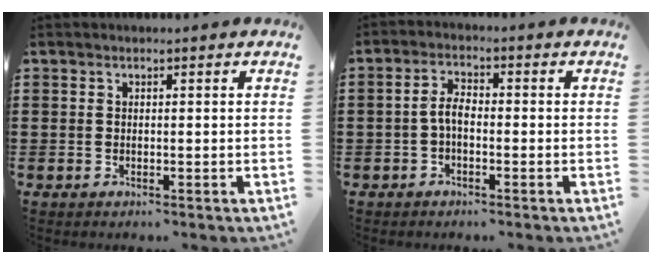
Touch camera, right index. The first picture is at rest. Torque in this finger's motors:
{"motor_torque": [0.52, -0.45, 0.36, 0.09]}